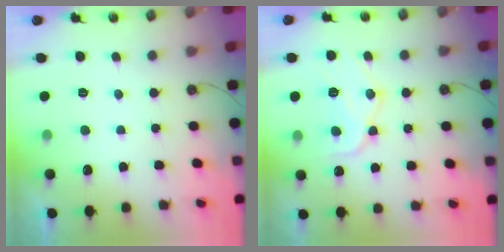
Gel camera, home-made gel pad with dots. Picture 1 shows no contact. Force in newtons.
{"total": 15.4, "press": 15.4, "slide": 1.1}